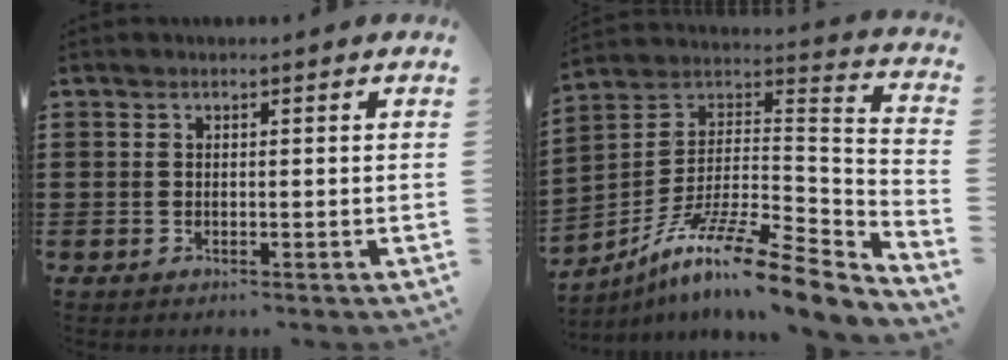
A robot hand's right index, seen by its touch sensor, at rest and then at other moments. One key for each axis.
{"total": 12.8, "fx": -9.6, "fy": 1.3, "fz": 8.4, "tx": -0.150, "ty": 0.005, "tz": -0.182}